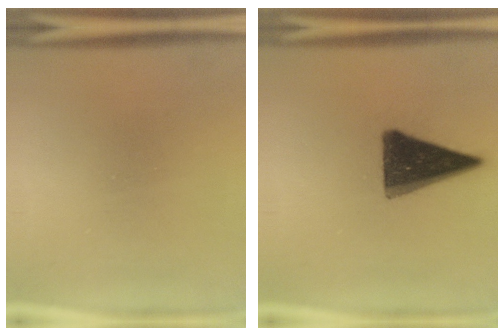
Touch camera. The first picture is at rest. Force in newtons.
{"total": 14.2}